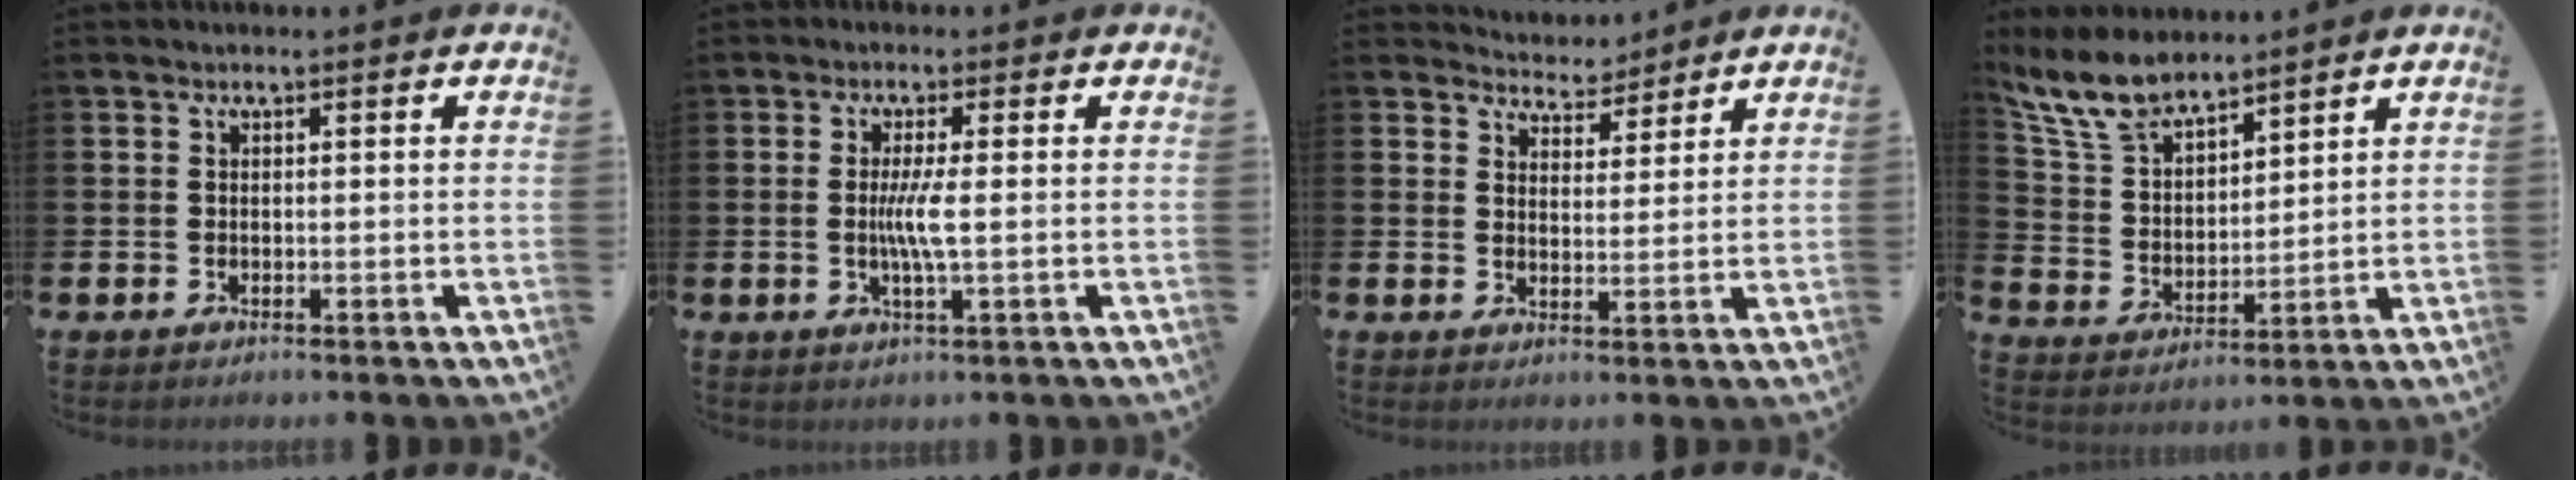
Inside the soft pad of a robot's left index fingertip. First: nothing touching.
{"total": 3.4, "force": [0.0, 0.0, 3.4], "torque": [-0.067, -0.005, -0.003]}
{"total": 4.2, "force": [3.9, 1.1, -0.7], "torque": [0.008, -0.030, 0.068]}
{"total": 8.0, "force": [7.3, 2.3, 2.5], "torque": [-0.083, -0.024, 0.138]}